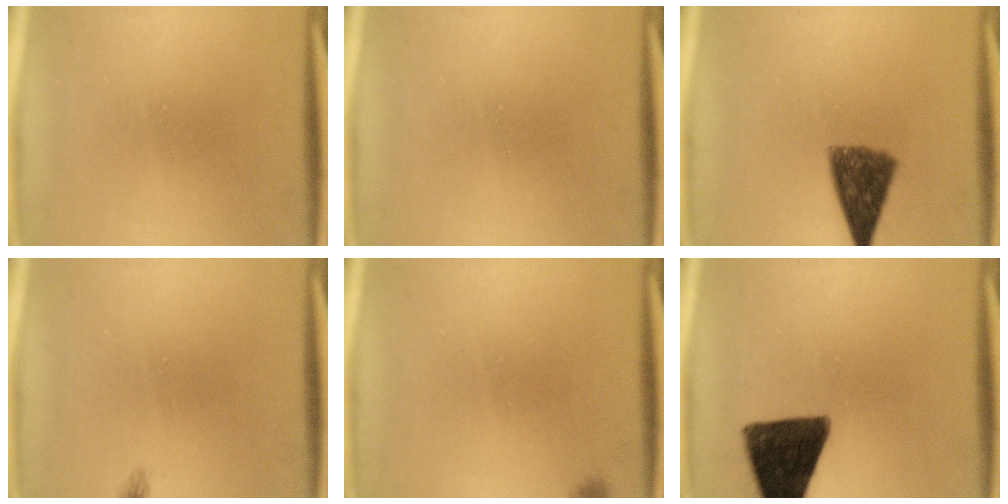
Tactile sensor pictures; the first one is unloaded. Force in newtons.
{"total": 0.0}
{"total": 8.2}
{"total": 0.9}
{"total": 1.0}
{"total": 14.9}